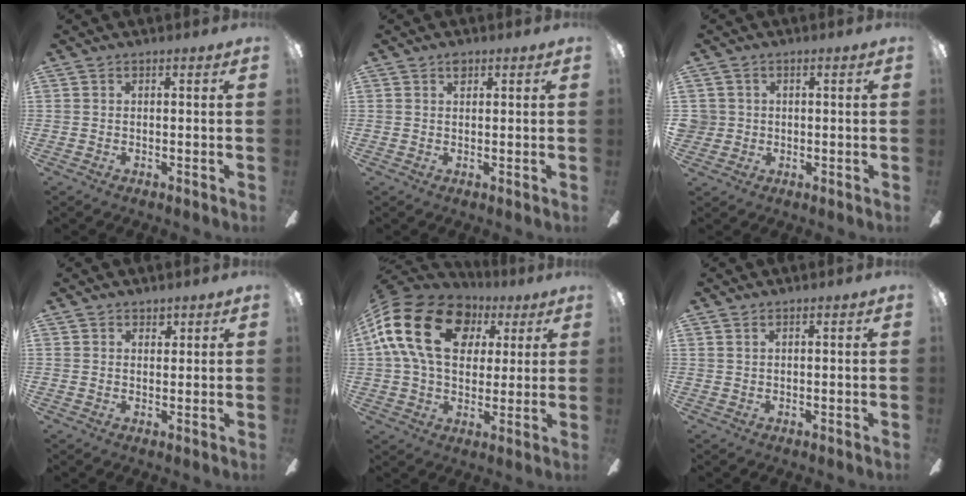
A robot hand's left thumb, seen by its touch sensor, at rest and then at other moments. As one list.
[{"total": 1.7, "force": [1.2, 1.0, 0.8], "torque": [-0.003, -0.008, 0.020]}, {"total": 3.3, "force": [0.4, 3.3, 0.3], "torque": [-0.008, 0.003, 0.009]}, {"total": 2.5, "force": [2.0, 1.4, 0.1], "torque": [0.000, -0.009, 0.039]}, {"total": 20.8, "force": [6.2, 14.8, 13.2], "torque": [-0.254, 0.004, 0.110]}, {"total": 0.9, "force": [0.8, 0.3, 0.0], "torque": [-0.001, 0.000, 0.016]}]